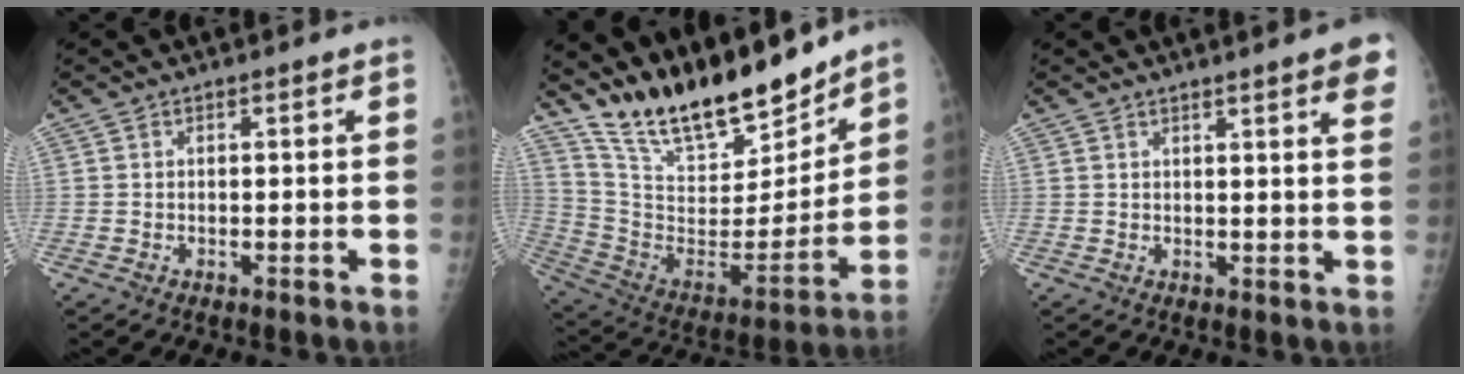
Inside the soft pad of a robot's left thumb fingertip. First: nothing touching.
{"total": 22.3, "force": [18.9, 6.9, 9.7], "torque": [-0.128, -0.096, 0.336]}
{"total": 6.2, "force": [3.9, 0.5, 4.8], "torque": [-0.046, -0.009, 0.043]}